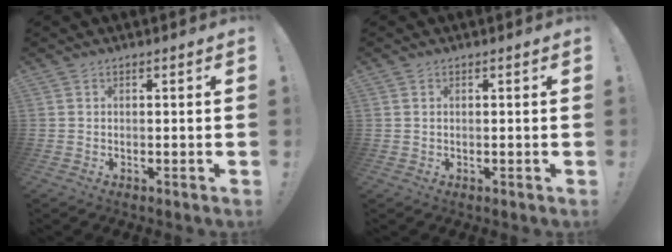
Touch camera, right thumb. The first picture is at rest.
{"total": 0.8, "force": [0.4, 0.5, 0.4], "torque": [-0.012, 0.004, 0.009]}